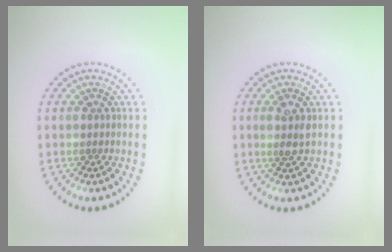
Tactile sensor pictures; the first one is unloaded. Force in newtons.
{"total": 1.7, "press": 1.6, "slide": 0.4}